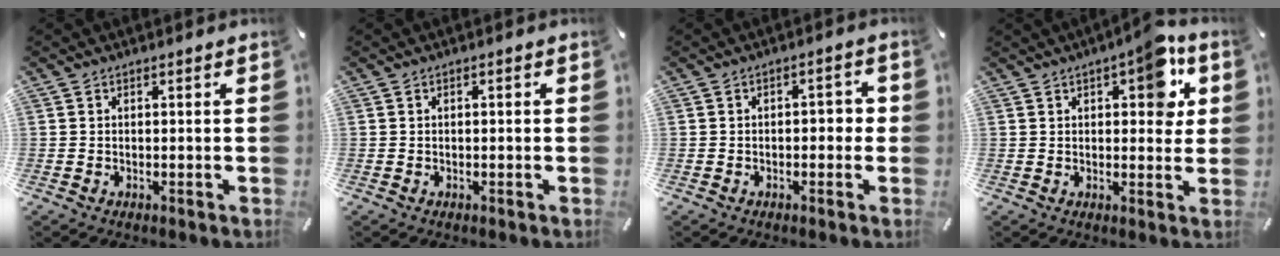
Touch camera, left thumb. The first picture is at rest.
{"total": 0.5, "force": [-0.1, 0.2, 0.4], "torque": [-0.008, -0.001, -0.002]}
{"total": 2.9, "force": [-0.9, 1.6, 2.2], "torque": [-0.034, 0.009, -0.023]}
{"total": 9.9, "force": [4.4, 4.7, 7.5], "torque": [-0.077, -0.020, 0.067]}